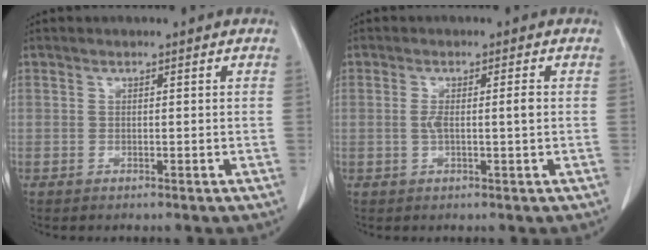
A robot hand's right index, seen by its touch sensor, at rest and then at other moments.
{"total": 2.9, "force": [0.0, 0.3, 2.9], "torque": [-0.055, 0.002, 0.001]}